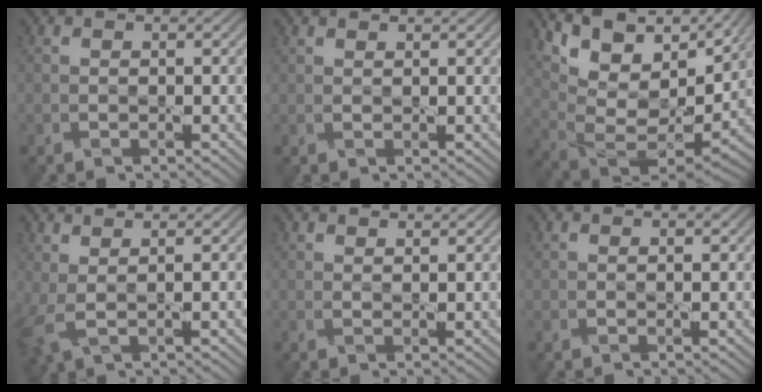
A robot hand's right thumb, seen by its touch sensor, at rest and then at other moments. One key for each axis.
{"total": 0.7, "fx": 0.7, "fy": 0.0, "fz": 0.1, "tx": -0.005, "ty": 0.000, "tz": 0.014}
{"total": 14.5, "fx": 8.8, "fy": 6.9, "fz": 9.3, "tx": -0.219, "ty": 0.023, "tz": 0.151}
{"total": 3.3, "fx": 1.4, "fy": 1.0, "fz": 2.9, "tx": -0.077, "ty": 0.005, "tz": 0.026}
{"total": 1.3, "fx": 1.2, "fy": 0.2, "fz": 0.4, "tx": -0.016, "ty": -0.002, "tz": 0.023}
{"total": 0.9, "fx": 0.6, "fy": 0.4, "fz": 0.5, "tx": -0.012, "ty": -0.001, "tz": 0.011}